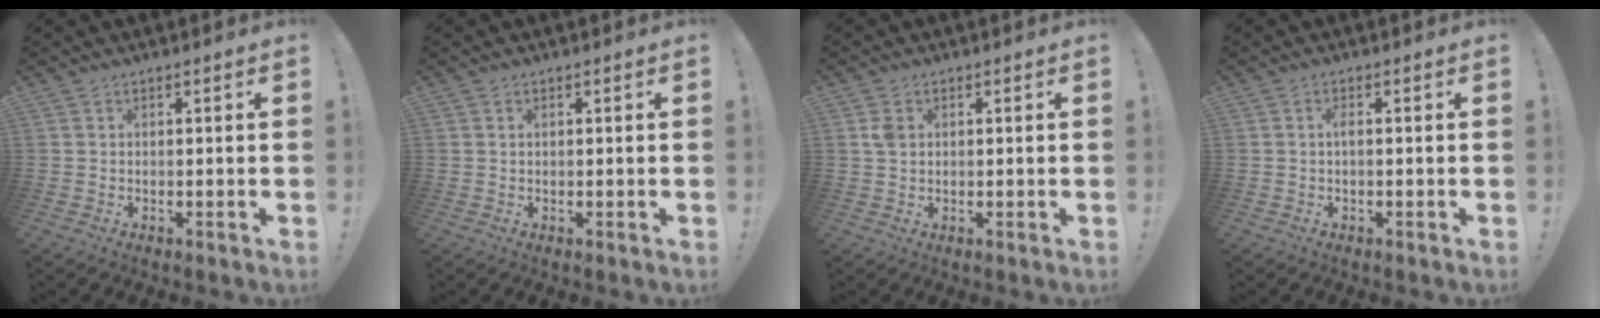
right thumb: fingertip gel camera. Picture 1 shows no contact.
{"total": 0.6, "force": [0.3, 0.2, 0.4], "torque": [-0.009, 0.000, 0.006]}
{"total": 2.5, "force": [0.9, 1.8, 1.4], "torque": [-0.023, 0.002, 0.014]}
{"total": 1.5, "force": [-0.3, 0.3, 1.5], "torque": [-0.035, 0.006, -0.004]}